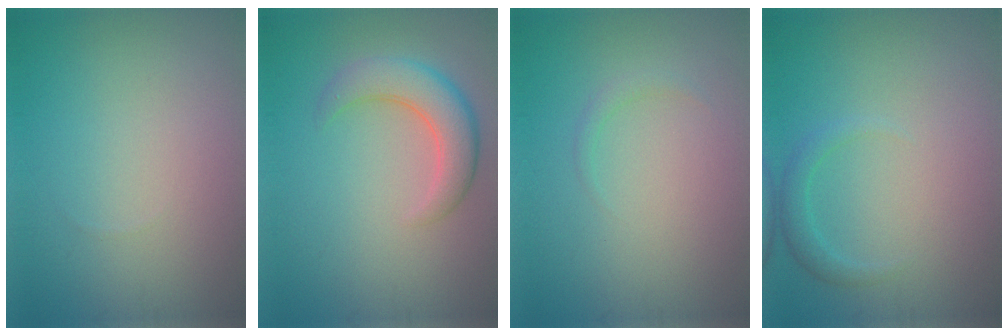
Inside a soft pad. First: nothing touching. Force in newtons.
{"total": 4.6, "press": 4.5, "slide": 0.5}
{"total": 0.8, "press": 0.8, "slide": 0.1}
{"total": 1.4, "press": 1.4, "slide": 0.1}